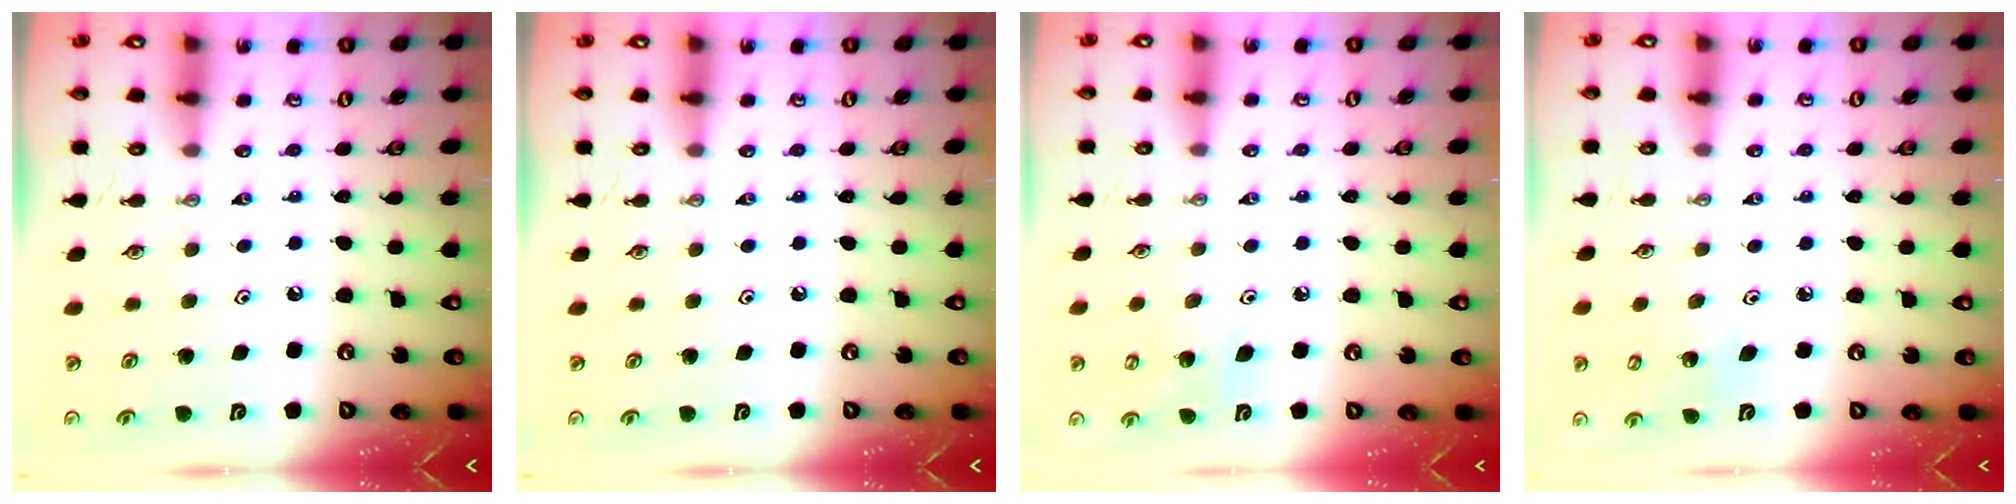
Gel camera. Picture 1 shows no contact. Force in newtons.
{"total": 0.0}
{"total": 5.3, "press": 4.9, "slide": 1.9}
{"total": 2.7, "press": 2.6, "slide": 1.0}